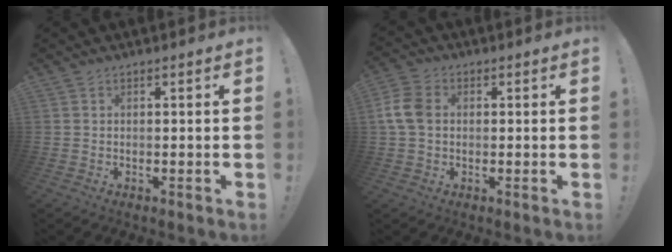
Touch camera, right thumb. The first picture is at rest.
{"total": 8.3, "force": [0.8, 6.0, 5.7], "torque": [-0.122, 0.009, 0.017]}